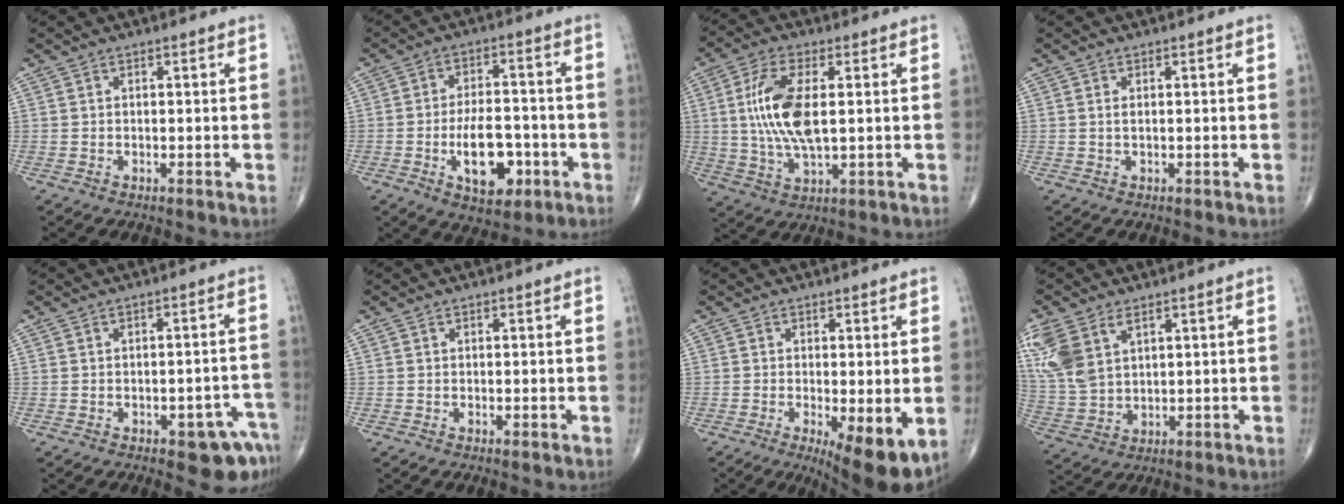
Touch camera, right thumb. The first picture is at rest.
{"total": 11.5, "force": [-3.9, 6.2, 9.0], "torque": [-0.117, 0.019, -0.053]}
{"total": 12.4, "force": [1.5, 5.0, 11.2], "torque": [-0.237, -0.006, 0.032]}
{"total": 0.7, "force": [0.2, 0.2, 0.7], "torque": [-0.020, 0.002, 0.006]}
{"total": 8.7, "force": [-4.0, 3.6, 6.9], "torque": [-0.050, 0.026, -0.041]}
{"total": 0.0}
{"total": 9.4, "force": [-2.6, 2.8, 8.6], "torque": [-0.123, -0.022, -0.033]}
{"total": 12.0, "force": [5.6, 7.0, 7.9], "torque": [-0.184, -0.007, 0.125]}